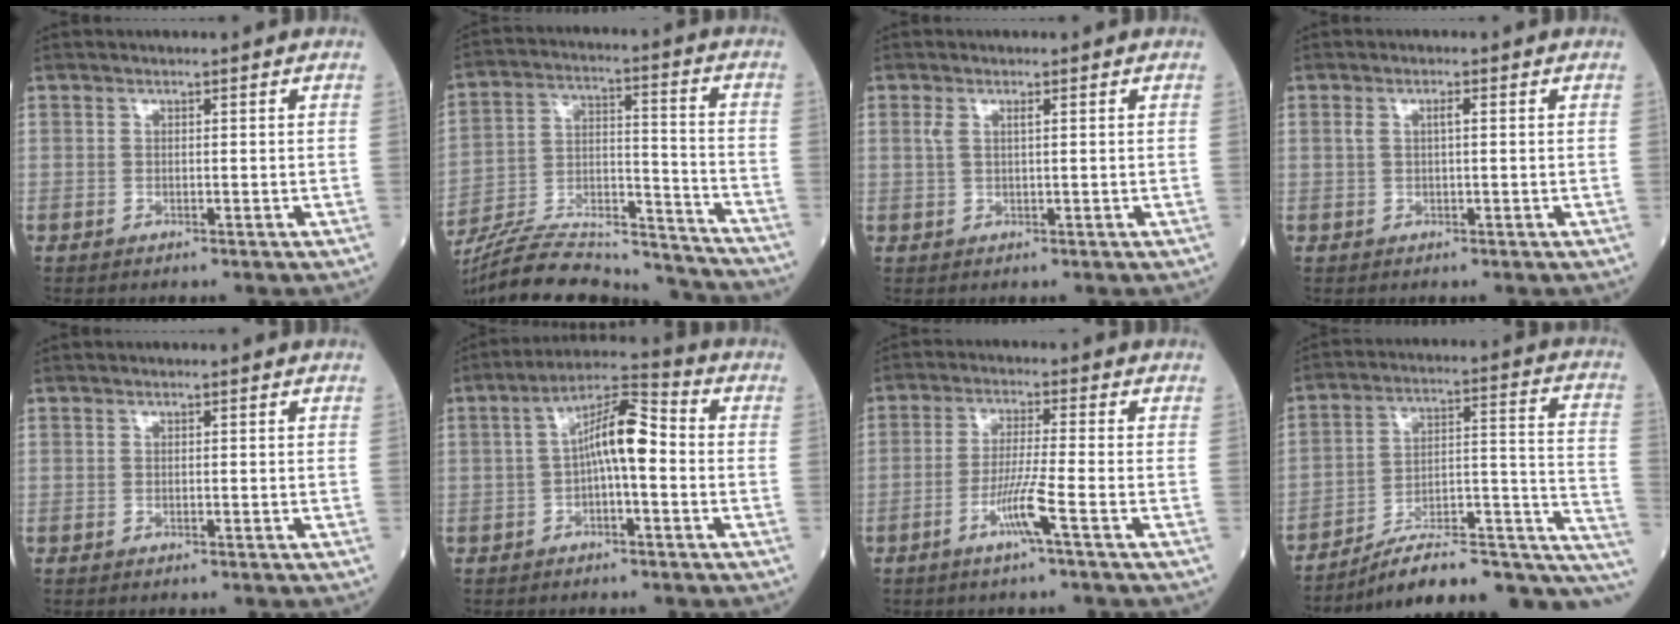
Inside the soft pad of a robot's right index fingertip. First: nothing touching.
{"total": 24.1, "force": [-22.7, 3.3, 7.3], "torque": [-0.133, 0.008, -0.354]}
{"total": 1.9, "force": [0.7, 0.4, 1.7], "torque": [-0.043, 0.012, 0.016]}
{"total": 1.8, "force": [0.4, 0.4, 1.7], "torque": [-0.040, 0.010, 0.010]}
{"total": 0.0}
{"total": 8.2, "force": [-0.4, 1.9, 8.0], "torque": [-0.139, 0.029, -0.012]}
{"total": 5.7, "force": [-2.8, -1.1, 4.8], "torque": [-0.094, -0.010, -0.058]}
{"total": 20.5, "force": [-15.1, 5.7, 12.7], "torque": [-0.102, 0.064, -0.212]}